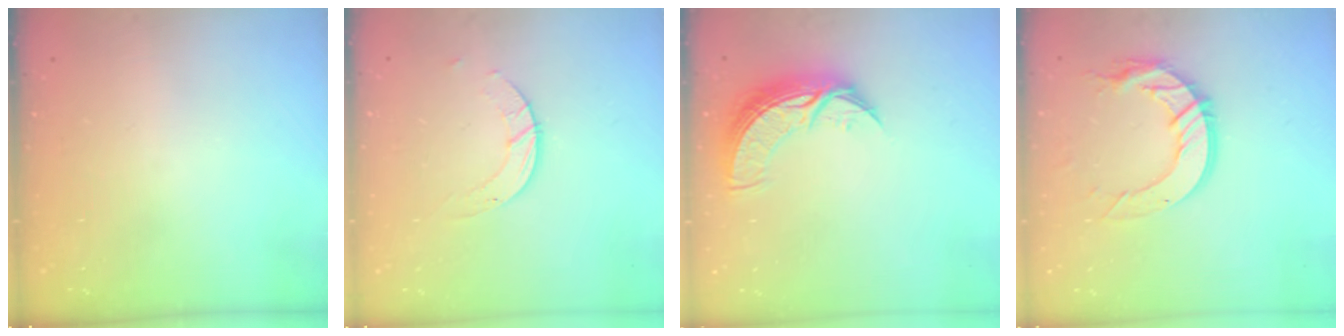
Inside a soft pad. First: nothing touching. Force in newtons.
{"total": 2.8, "press": 2.8, "slide": 0.3}
{"total": 9.5, "press": 9.5, "slide": 0.8}
{"total": 13.6, "press": 13.6, "slide": 1.2}